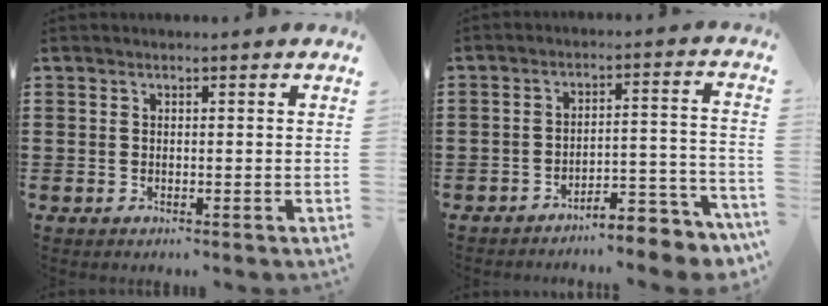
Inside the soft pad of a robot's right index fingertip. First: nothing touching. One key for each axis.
{"total": 5.7, "fx": -5.4, "fy": 0.6, "fz": 1.9, "tx": -0.028, "ty": 0.002, "tz": -0.106}